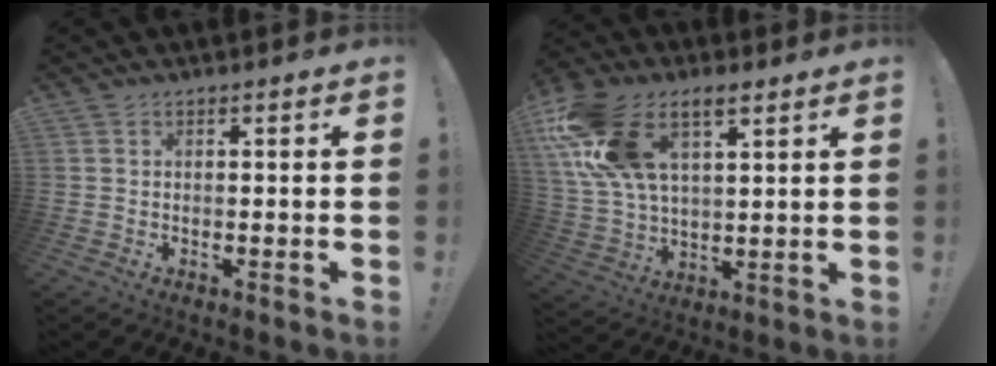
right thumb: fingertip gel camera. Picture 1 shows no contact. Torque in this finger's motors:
{"motor_torque": [1.25, 3.75, 1.02, -0.27, 0.77]}